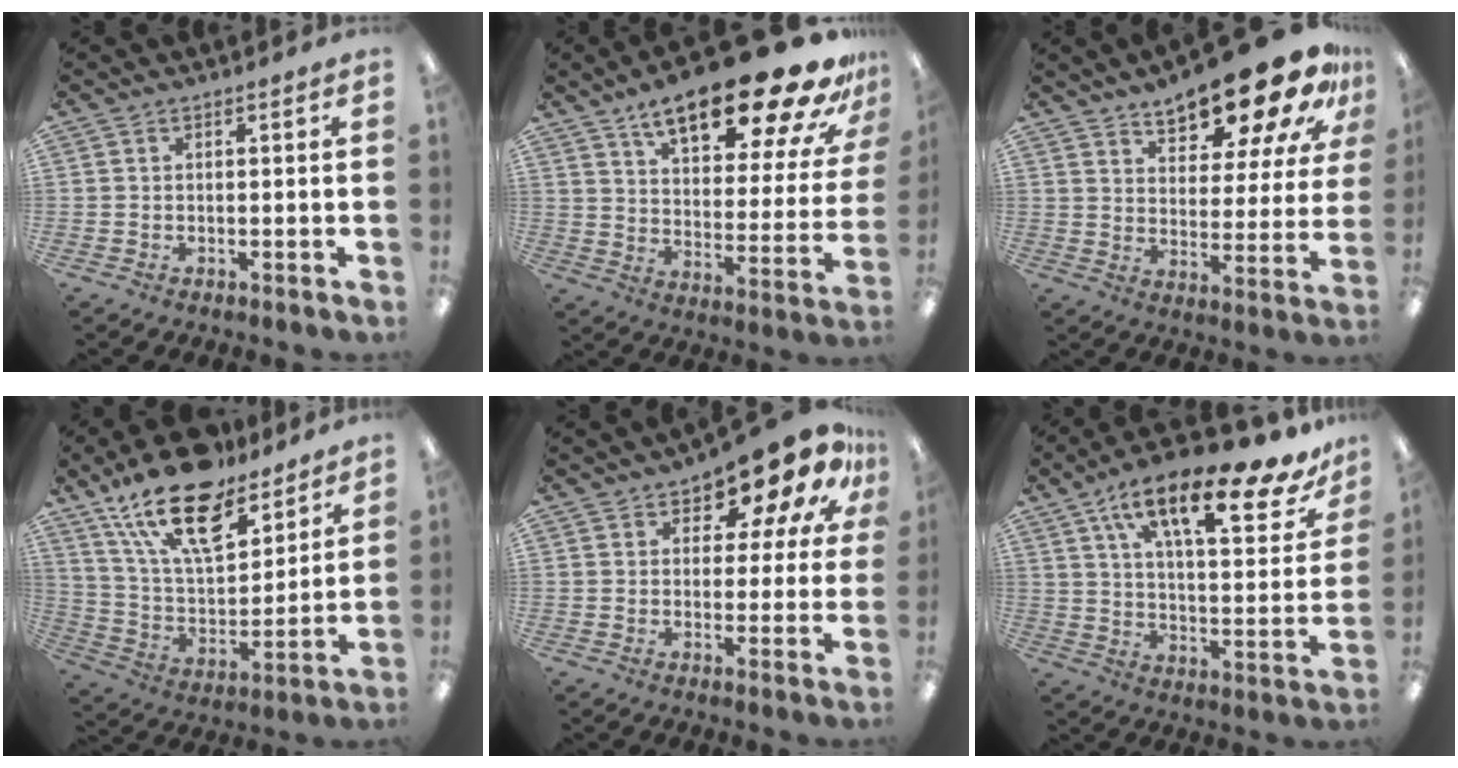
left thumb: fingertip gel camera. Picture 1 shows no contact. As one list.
[{"total": 24.7, "force": [16.9, 7.6, 16.4], "torque": [-0.242, -0.104, 0.267]}, {"total": 19.9, "force": [15.3, 6.9, 10.7], "torque": [-0.156, -0.100, 0.254]}, {"total": 21.3, "force": [14.6, 9.6, 12.2], "torque": [-0.223, -0.078, 0.260]}, {"total": 13.7, "force": [10.1, 5.7, 7.2], "torque": [-0.112, -0.067, 0.172]}, {"total": 21.2, "force": [13.5, 7.1, 14.7], "torque": [-0.224, -0.078, 0.217]}]